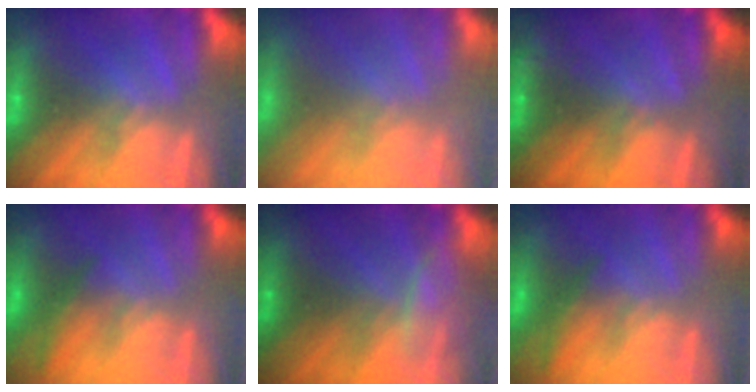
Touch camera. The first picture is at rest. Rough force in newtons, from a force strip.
{"total": 7.5}
{"total": 2.8}
{"total": 1.9}
{"total": 2.8}
{"total": 1.9}